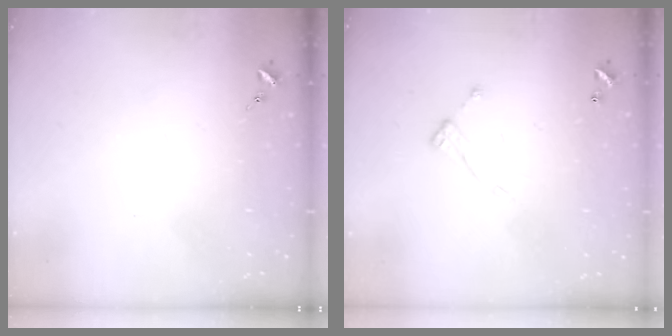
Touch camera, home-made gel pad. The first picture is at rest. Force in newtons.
{"total": 7.5, "press": 7.4, "slide": 0.4}